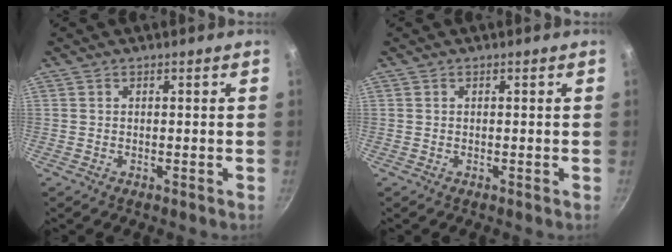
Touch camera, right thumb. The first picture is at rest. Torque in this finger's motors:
{"motor_torque": [-0.02, 0.03, -0.04, 0.09, 0.00]}